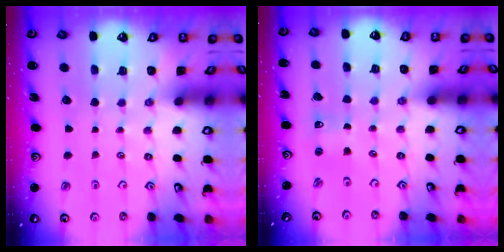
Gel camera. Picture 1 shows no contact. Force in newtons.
{"total": 1.5, "press": 1.5, "slide": 0.1}